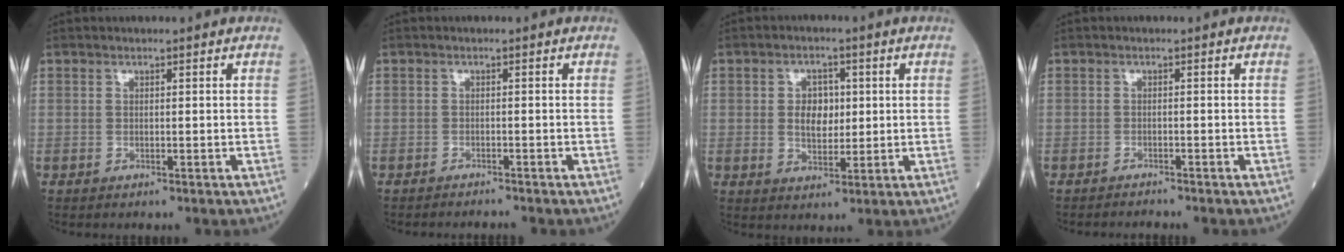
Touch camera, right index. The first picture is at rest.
{"total": 1.7, "force": [-1.6, -0.5, -0.1], "torque": [-0.003, -0.009, -0.023]}
{"total": 5.0, "force": [0.8, 3.3, 3.7], "torque": [-0.061, 0.007, 0.020]}
{"total": 1.4, "force": [-1.3, -0.4, -0.2], "torque": [-0.003, -0.009, -0.020]}